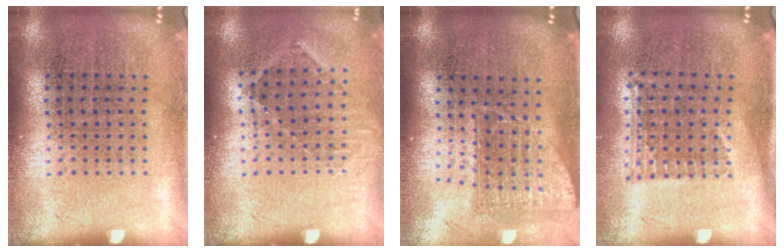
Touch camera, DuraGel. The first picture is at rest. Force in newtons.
{"total": 0.8, "press": 0.8, "slide": 0.3}
{"total": 1.6, "press": 1.2, "slide": 1.0}
{"total": 1.1, "press": 0.9, "slide": 0.6}